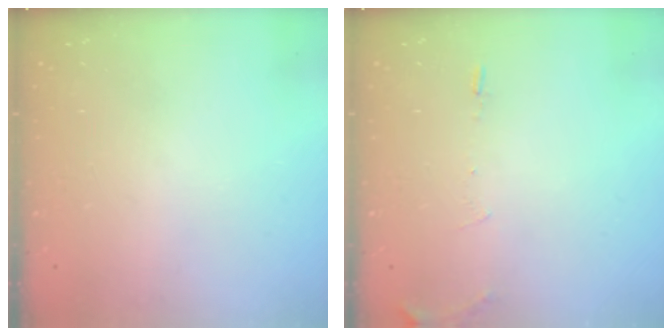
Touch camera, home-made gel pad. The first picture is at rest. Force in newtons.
{"total": 6.1, "press": 5.9, "slide": 1.7}